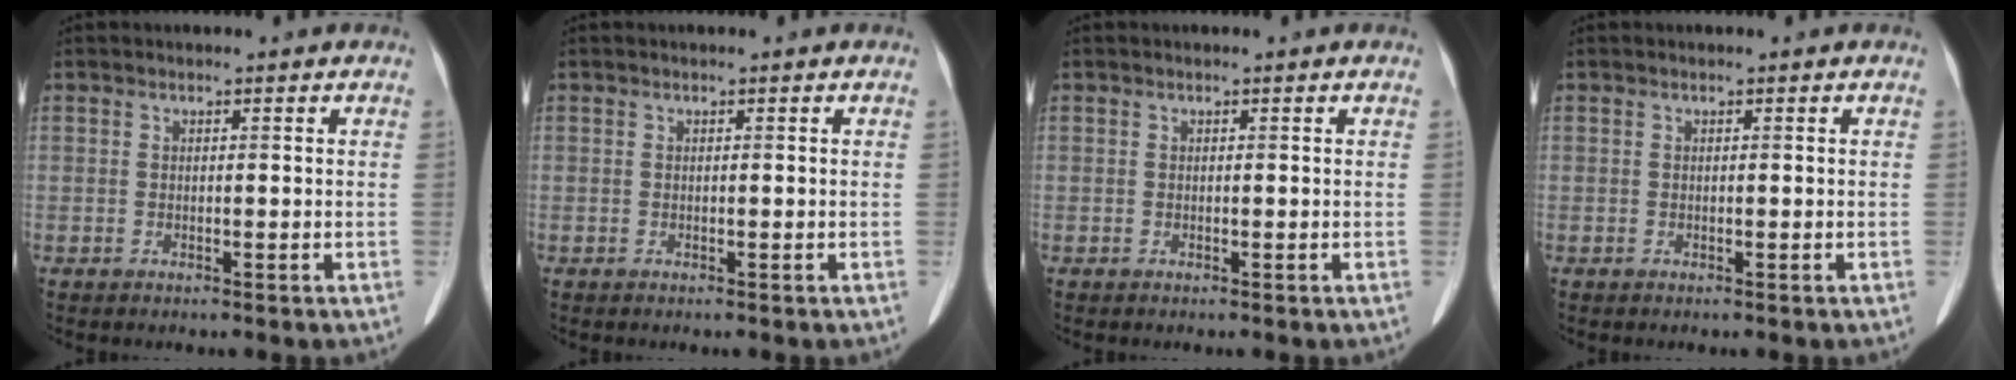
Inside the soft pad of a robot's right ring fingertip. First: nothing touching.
{"total": 0.0}
{"total": 0.0}
{"total": 0.0}